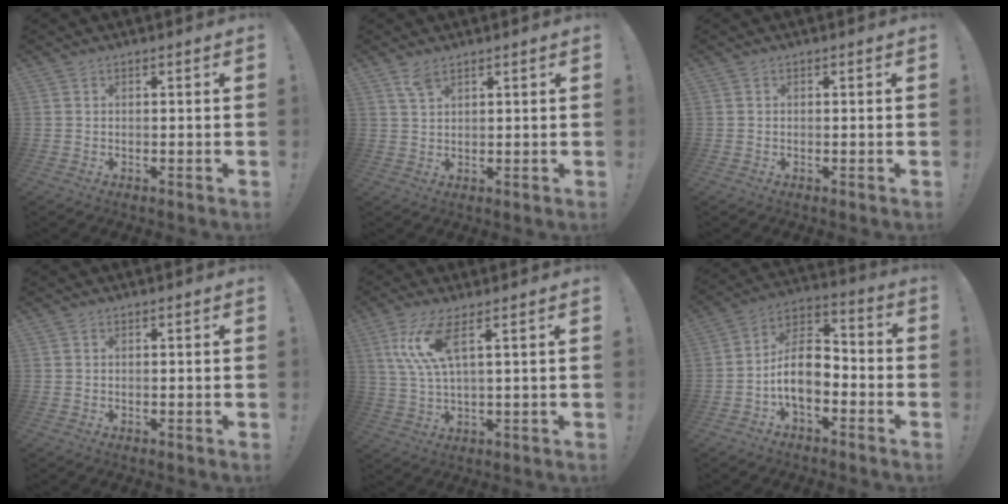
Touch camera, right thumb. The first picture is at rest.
{"total": 3.8, "force": [2.6, 1.5, 2.3], "torque": [-0.037, -0.012, 0.047]}
{"total": 0.0}
{"total": 0.0}
{"total": 10.4, "force": [4.3, 2.7, 9.1], "torque": [-0.174, -0.010, 0.078]}
{"total": 12.4, "force": [-4.2, 7.4, 9.0], "torque": [-0.171, 0.026, -0.068]}